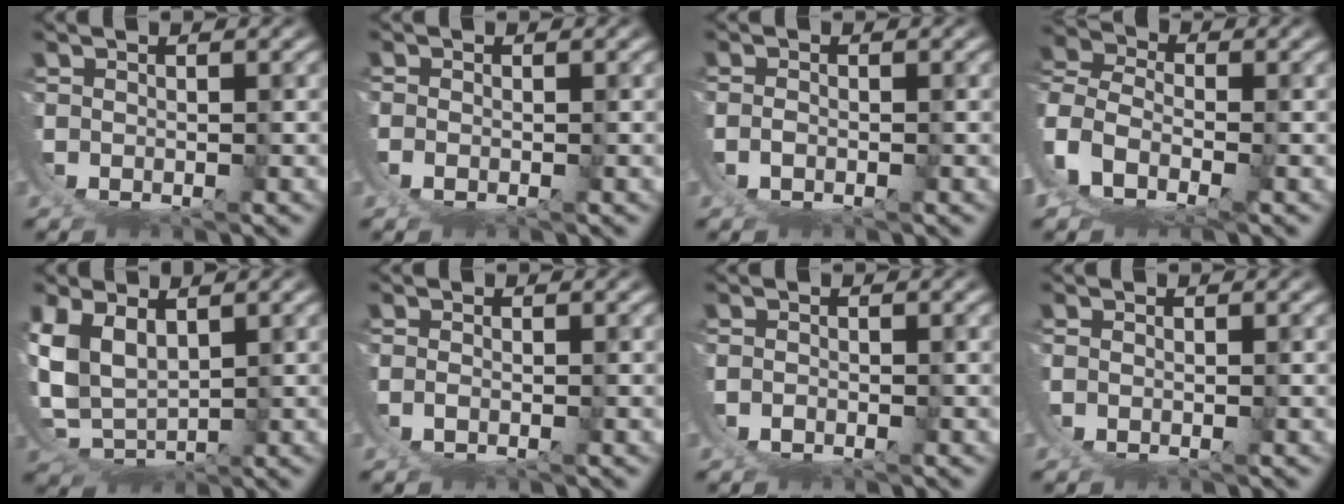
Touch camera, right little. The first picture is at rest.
{"total": 1.0, "force": [0.2, 0.4, 0.9], "torque": [-0.025, -0.005, 0.007]}
{"total": 1.8, "force": [0.2, 1.5, 1.0], "torque": [-0.030, -0.003, 0.003]}
{"total": 13.5, "force": [2.1, 11.8, 6.2], "torque": [-0.197, -0.042, 0.027]}
{"total": 7.0, "force": [2.7, 5.0, 4.2], "torque": [-0.142, -0.038, 0.070]}
{"total": 1.2, "force": [0.2, 0.7, 1.0], "torque": [-0.025, -0.002, 0.005]}
{"total": 1.7, "force": [0.0, 1.6, 0.6], "torque": [-0.022, -0.001, -0.001]}
{"total": 0.8, "force": [0.1, 0.5, 0.6], "torque": [-0.018, -0.003, 0.002]}